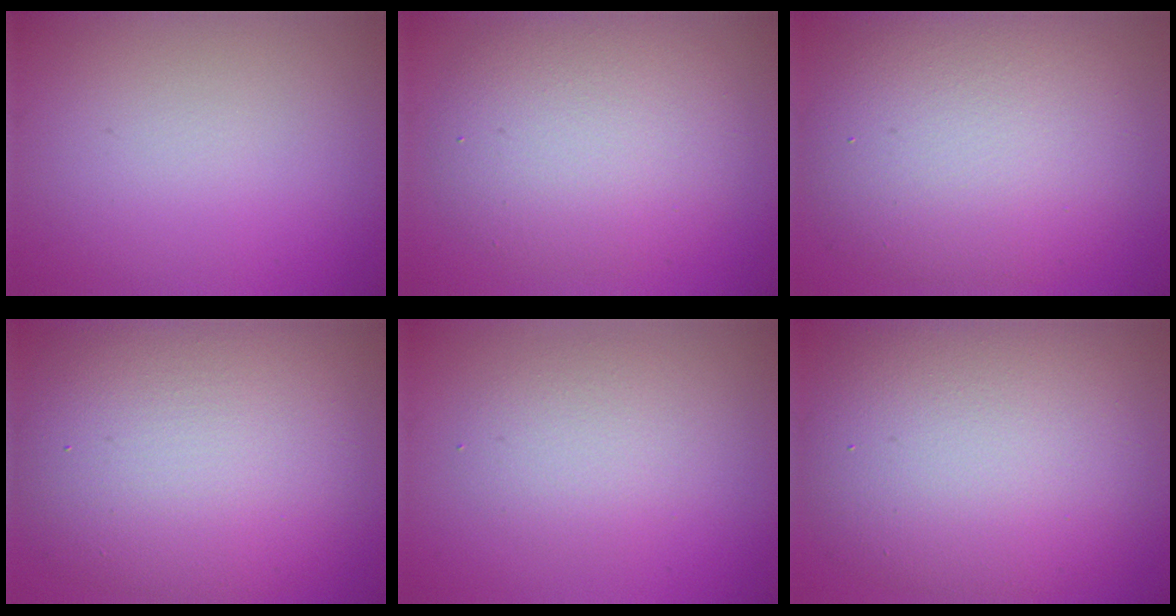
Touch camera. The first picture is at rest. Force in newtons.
{"total": 6.6, "press": 6.6, "slide": 0.5}
{"total": 10.4, "press": 10.4, "slide": 0.5}
{"total": 12.7, "press": 12.6, "slide": 0.8}
{"total": 2.7, "press": 2.7, "slide": 0.2}
{"total": 12.4, "press": 12.4, "slide": 0.5}